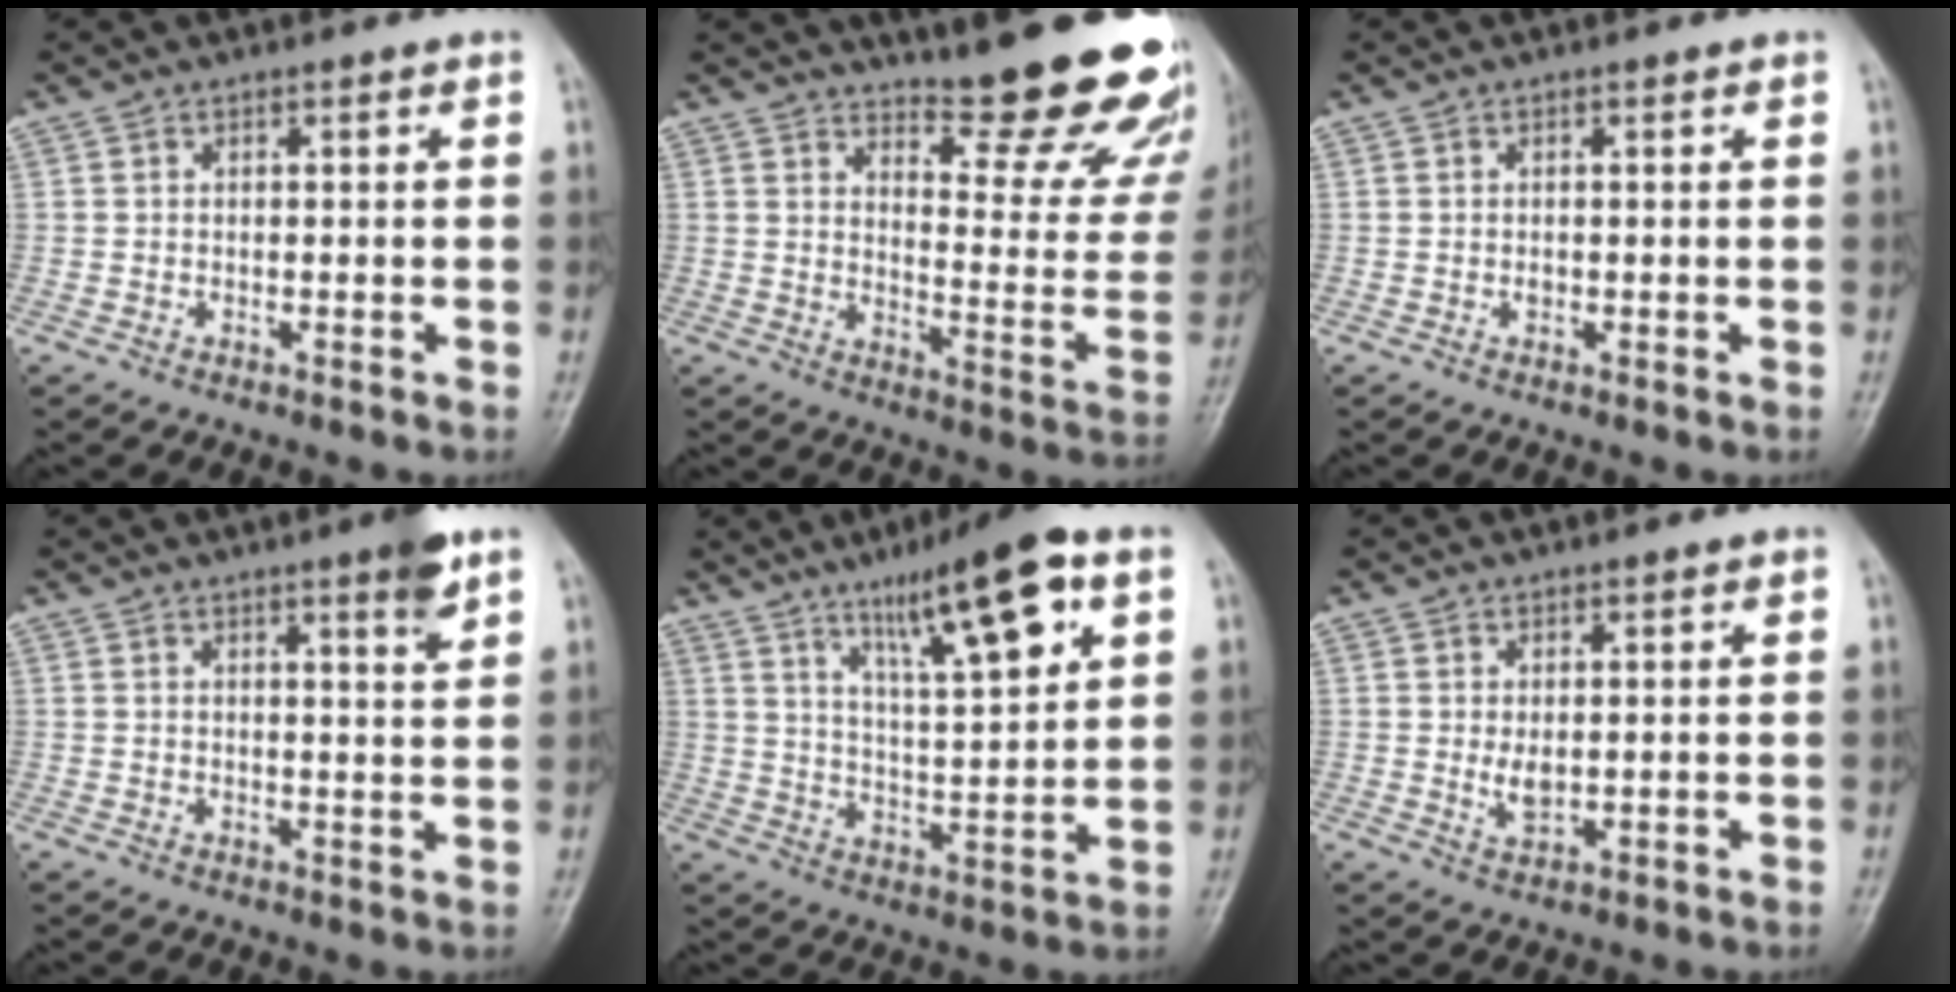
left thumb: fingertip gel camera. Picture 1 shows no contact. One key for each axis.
{"total": 22.7, "fx": 18.0, "fy": 5.7, "fz": 12.6, "tx": -0.124, "ty": -0.149, "tz": 0.224}
{"total": 0.8, "fx": 0.0, "fy": 0.7, "fz": 0.5, "tx": -0.001, "ty": 0.001, "tz": -0.001}
{"total": 4.9, "fx": 3.0, "fy": 0.6, "fz": 3.7, "tx": -0.045, "ty": -0.019, "tz": 0.041}
{"total": 16.2, "fx": 8.2, "fy": 3.6, "fz": 13.5, "tx": -0.200, "ty": -0.028, "tz": 0.136}
{"total": 3.3, "fx": 0.5, "fy": 2.0, "fz": 2.6, "tx": -0.035, "ty": -0.010, "tz": 0.014}